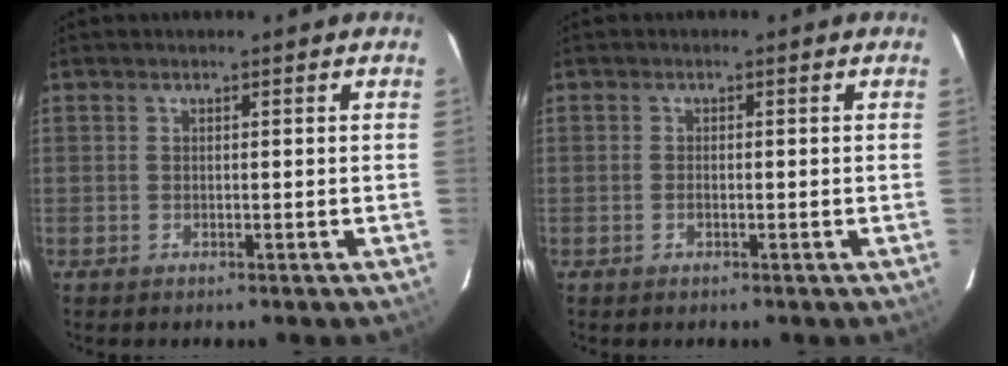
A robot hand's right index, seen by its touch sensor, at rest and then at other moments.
{"total": 0.9, "force": [-0.4, 0.5, 0.7], "torque": [-0.015, 0.001, -0.008]}